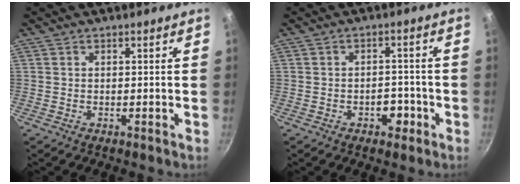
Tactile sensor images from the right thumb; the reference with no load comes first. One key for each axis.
{"total": 4.1, "fx": -1.8, "fy": 2.8, "fz": 2.4, "tx": -0.007, "ty": 0.015, "tz": -0.024}